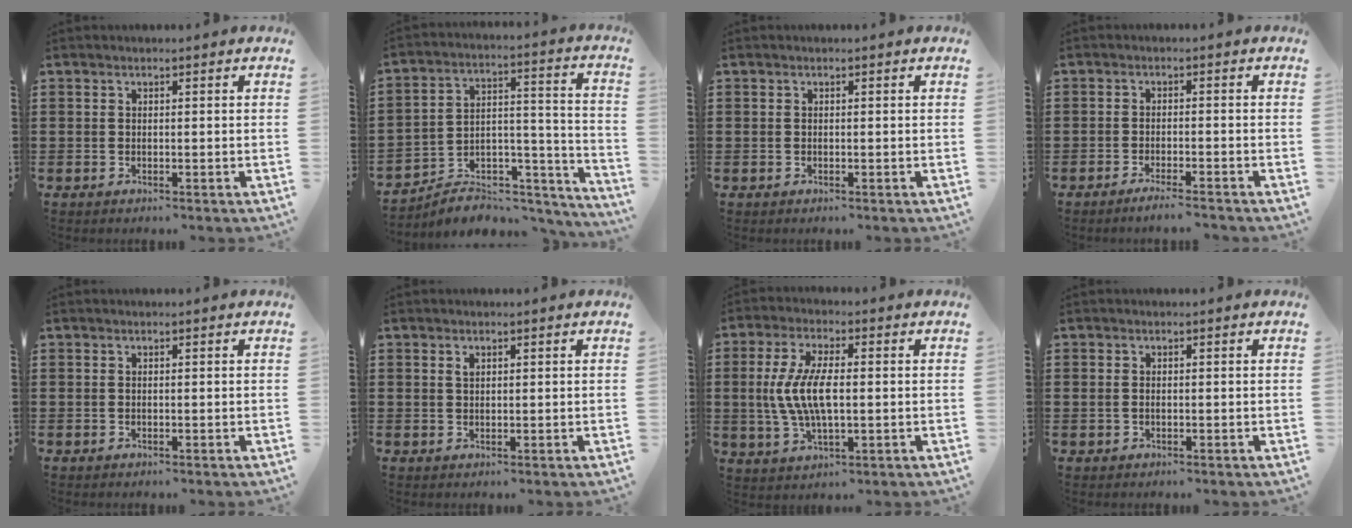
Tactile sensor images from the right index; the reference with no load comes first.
{"total": 5.3, "force": [-4.5, 2.5, 1.1], "torque": [-0.019, 0.004, -0.085]}
{"total": 0.0}
{"total": 2.3, "force": [-2.1, -0.4, 0.9], "torque": [-0.014, 0.001, -0.040]}
{"total": 0.0}
{"total": 0.8, "force": [0.4, 0.4, 0.6], "torque": [-0.013, 0.003, 0.008]}
{"total": 8.4, "force": [-0.2, 3.0, 7.8], "torque": [-0.184, -0.007, -0.016]}
{"total": 0.8, "force": [-0.1, 0.5, 0.6], "torque": [-0.014, 0.003, -0.003]}